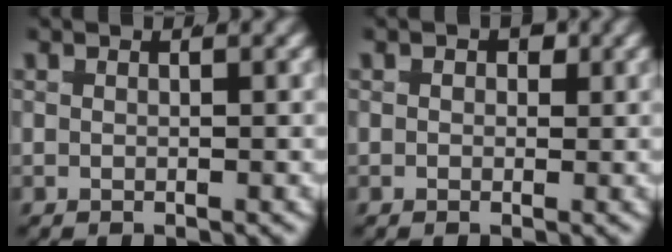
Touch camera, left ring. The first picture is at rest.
{"total": 1.0, "force": [-0.2, 0.9, 0.5], "torque": [-0.009, -0.006, 0.000]}